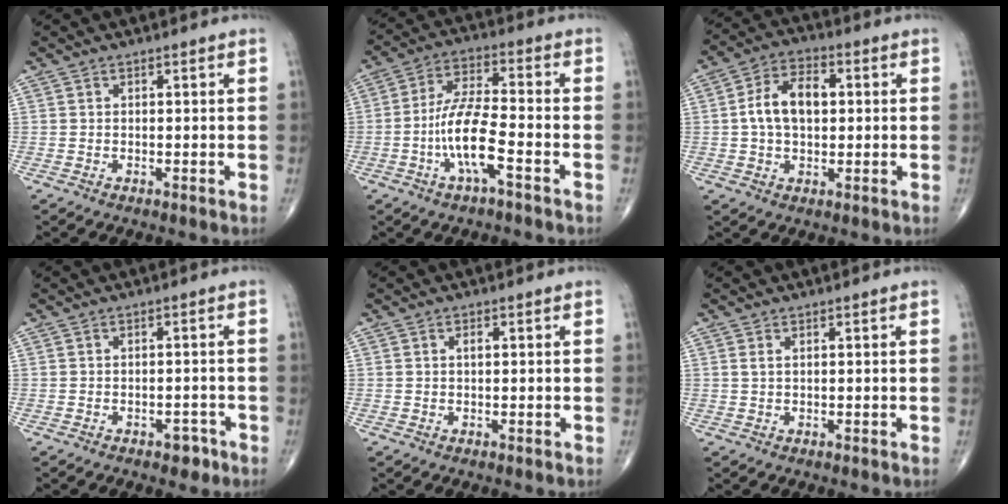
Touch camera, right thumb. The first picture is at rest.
{"total": 10.6, "force": [-3.9, 2.6, 9.5], "torque": [-0.196, 0.032, -0.075]}
{"total": 9.8, "force": [0.8, 6.1, 7.6], "torque": [-0.128, 0.019, 0.010]}
{"total": 2.6, "force": [-1.7, 1.5, 1.3], "torque": [-0.005, 0.011, -0.019]}
{"total": 1.1, "force": [0.3, 0.5, 0.9], "torque": [-0.016, 0.003, 0.004]}
{"total": 1.1, "force": [0.5, 0.5, 0.9], "torque": [-0.022, 0.008, 0.014]}